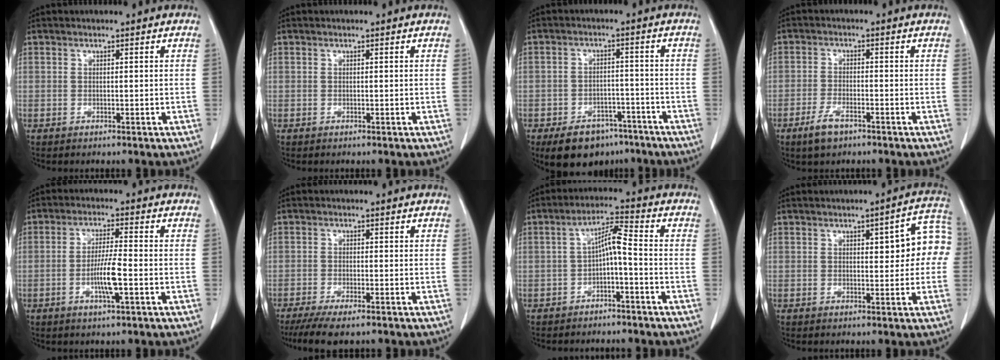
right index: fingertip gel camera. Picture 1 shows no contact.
{"total": 0.0}
{"total": 9.5, "force": [-6.8, 5.6, 3.6], "torque": [-0.050, 0.009, -0.098]}
{"total": 3.9, "force": [-2.6, 1.4, 2.6], "torque": [-0.056, -0.001, -0.044]}
{"total": 5.9, "force": [-1.7, 0.2, 5.6], "torque": [-0.108, -0.006, -0.032]}
{"total": 7.1, "force": [-5.5, 1.3, 4.2], "torque": [-0.067, -0.015, -0.089]}
{"total": 5.0, "force": [-1.4, 0.7, 4.8], "torque": [-0.088, 0.022, -0.022]}
{"total": 7.9, "force": [1.1, 2.4, 7.5], "torque": [-0.083, 0.031, 0.010]}